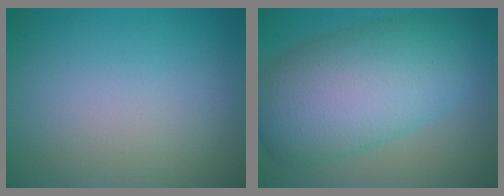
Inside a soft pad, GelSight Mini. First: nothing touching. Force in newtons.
{"total": 11.0, "press": 11.0, "slide": 0.4}